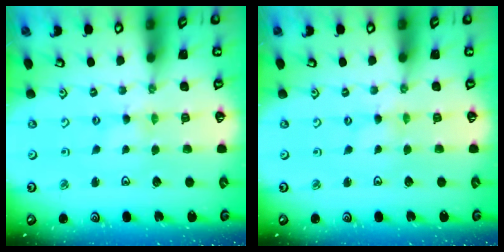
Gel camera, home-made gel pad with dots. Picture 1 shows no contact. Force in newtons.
{"total": 0.0}